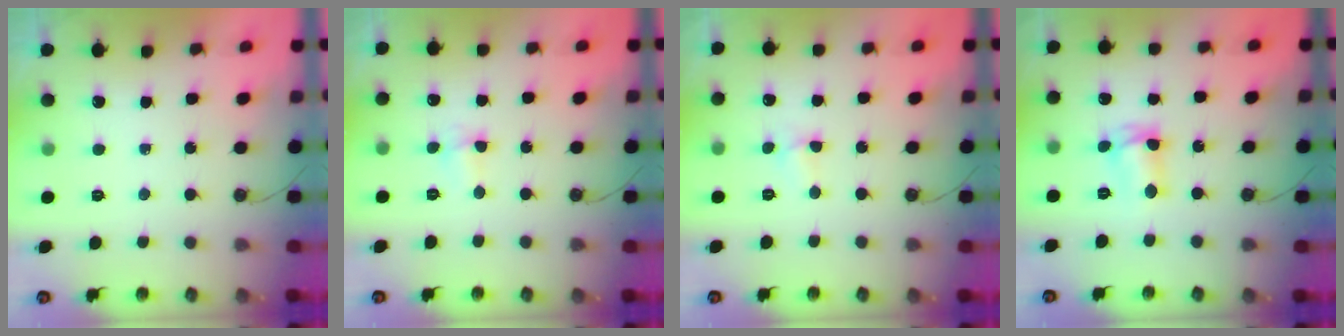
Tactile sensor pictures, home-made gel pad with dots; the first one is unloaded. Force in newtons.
{"total": 4.5, "press": 3.2, "slide": 3.2}
{"total": 3.0, "press": 2.9, "slide": 0.4}
{"total": 5.3, "press": 5.2, "slide": 1.3}